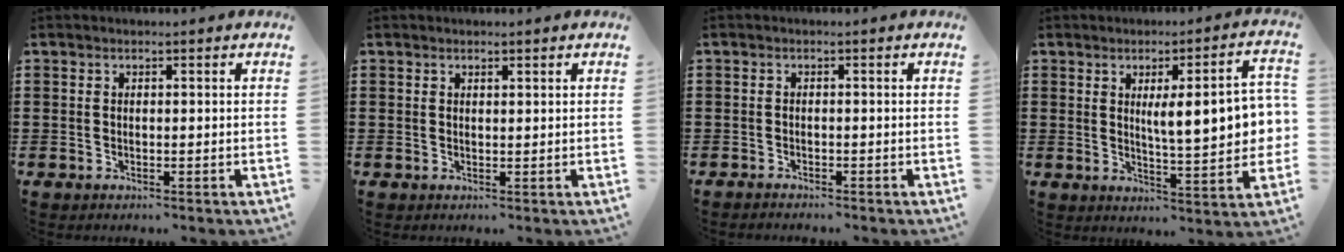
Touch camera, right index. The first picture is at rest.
{"total": 0.6, "force": [0.5, 0.3, 0.3], "torque": [-0.005, 0.002, 0.008]}
{"total": 1.0, "force": [-1.0, 0.1, 0.0], "torque": [-0.003, 0.002, -0.021]}
{"total": 9.9, "force": [1.5, 2.4, 9.5], "torque": [-0.142, -0.005, 0.015]}